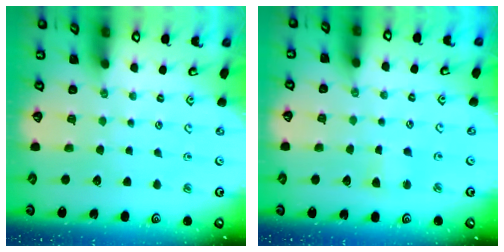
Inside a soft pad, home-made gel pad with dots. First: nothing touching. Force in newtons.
{"total": 2.4, "press": 2.4, "slide": 0.3}